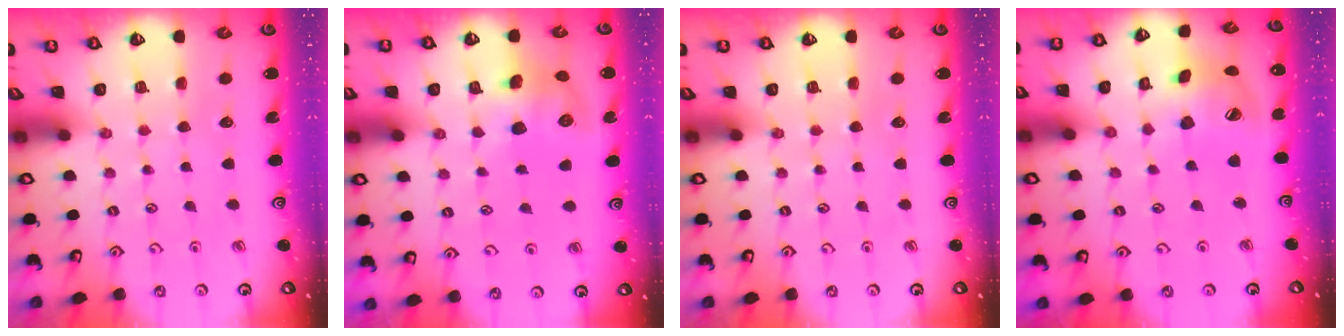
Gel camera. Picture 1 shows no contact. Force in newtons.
{"total": 10.7, "press": 10.7, "slide": 0.8}
{"total": 0.0}
{"total": 15.3, "press": 15.1, "slide": 2.3}